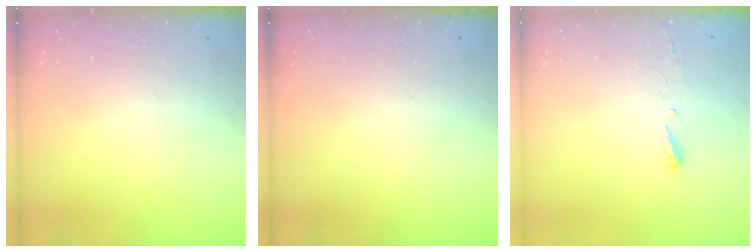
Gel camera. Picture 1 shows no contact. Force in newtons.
{"total": 0.0}
{"total": 2.9, "press": 2.9, "slide": 0.4}